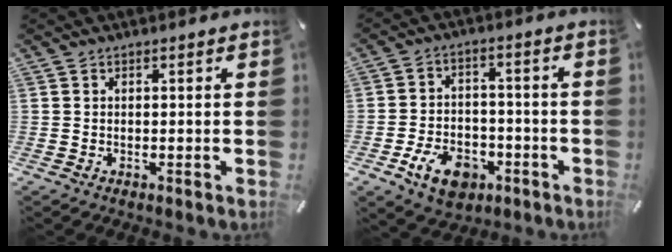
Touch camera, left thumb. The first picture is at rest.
{"total": 9.9, "force": [-4.8, 6.7, 5.5], "torque": [-0.104, 0.026, -0.086]}